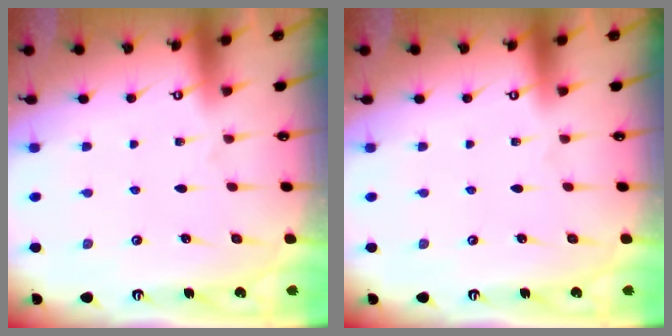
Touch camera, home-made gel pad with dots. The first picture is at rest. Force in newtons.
{"total": 0.0}